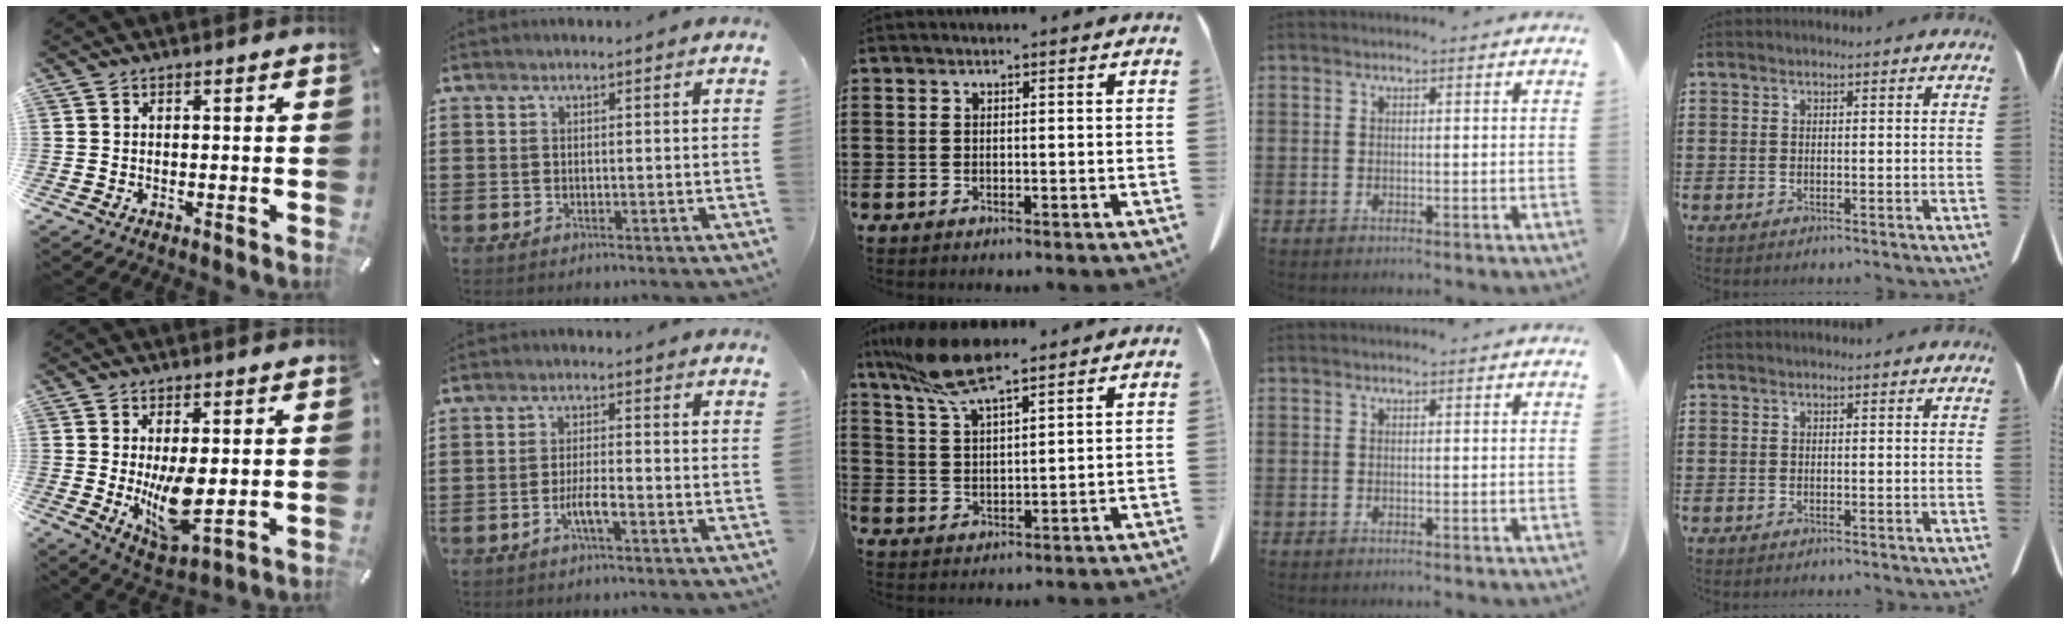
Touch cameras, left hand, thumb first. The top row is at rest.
{"thumb": {"total": 11.0, "force": [0.7, 5.0, 9.7], "torque": [-0.159, -0.032, 0.016]}, "index": {"total": 3.7, "force": [-1.7, 0.6, 3.2], "torque": [-0.061, 0.001, -0.031]}, "middle": {"total": 9.0, "force": [6.7, 1.5, 5.7], "torque": [-0.135, -0.015, 0.122]}}